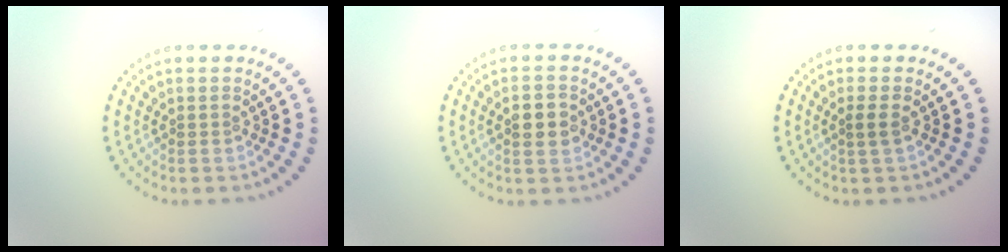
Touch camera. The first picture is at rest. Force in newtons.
{"total": 2.8, "press": 2.8, "slide": 0.0}
{"total": 1.1, "press": 0.8, "slide": 0.7}